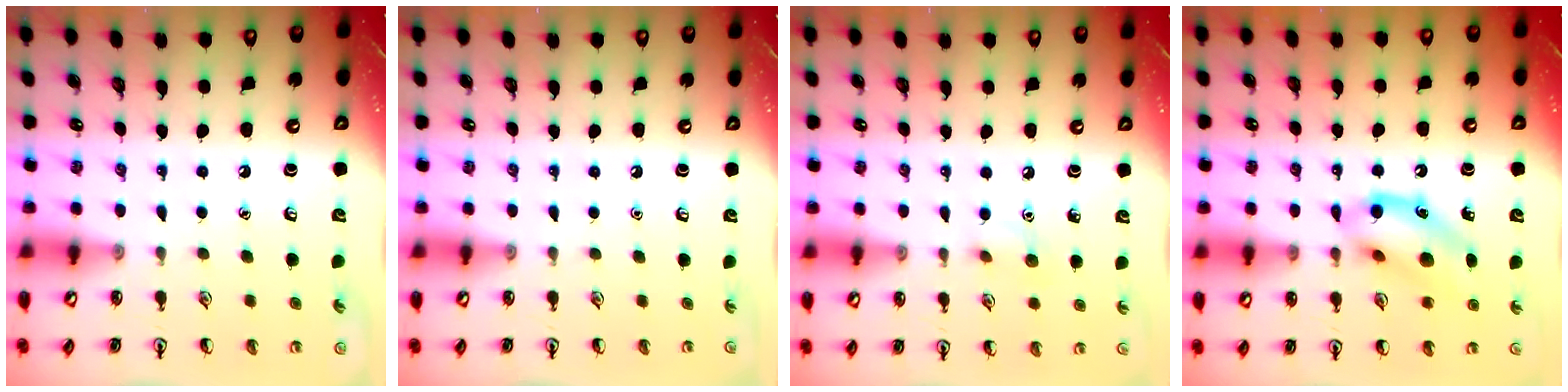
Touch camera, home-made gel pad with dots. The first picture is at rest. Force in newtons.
{"total": 0.0}
{"total": 5.9, "press": 5.6, "slide": 1.8}
{"total": 13.5, "press": 13.2, "slide": 2.9}